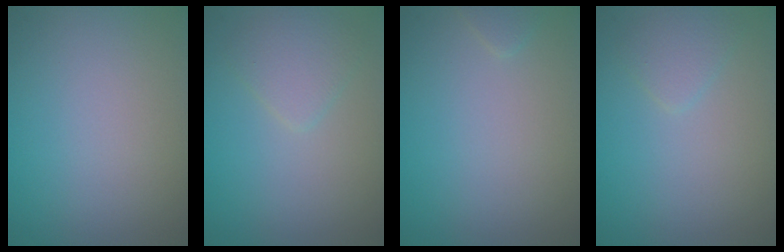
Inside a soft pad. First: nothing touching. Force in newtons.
{"total": 2.0, "press": 2.0, "slide": 0.1}
{"total": 0.7, "press": 0.7, "slide": 0.0}
{"total": 1.4, "press": 1.4, "slide": 0.0}